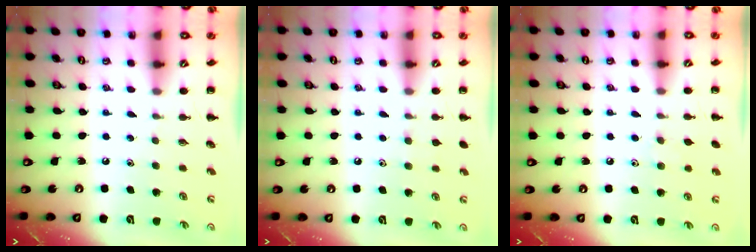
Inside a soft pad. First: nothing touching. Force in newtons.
{"total": 4.9, "press": 4.5, "slide": 1.9}
{"total": 4.2, "press": 4.0, "slide": 1.3}